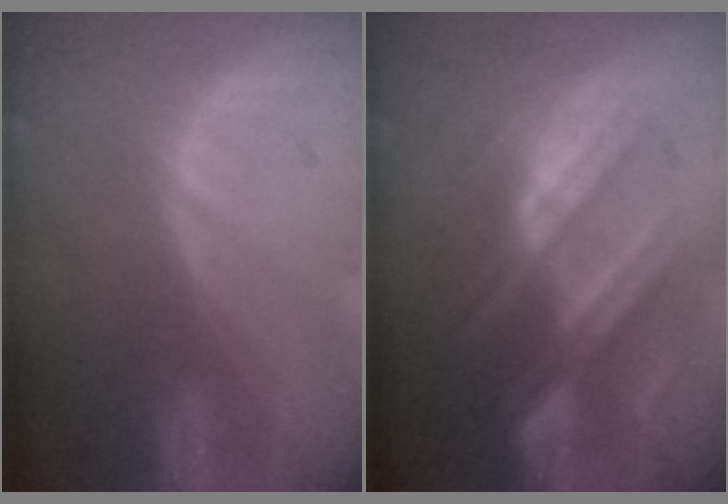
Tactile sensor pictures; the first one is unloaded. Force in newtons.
{"total": 8.8, "press": 7.9, "slide": 3.7}